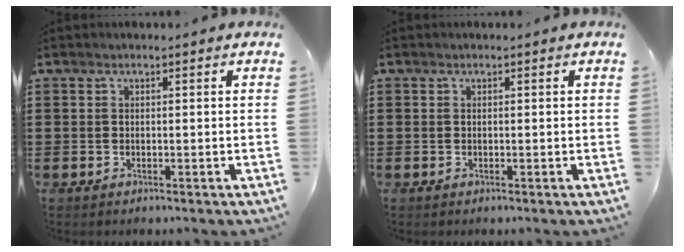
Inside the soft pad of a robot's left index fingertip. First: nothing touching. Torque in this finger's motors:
{"motor_torque": [0.00, 0.00, 0.00, 0.00]}